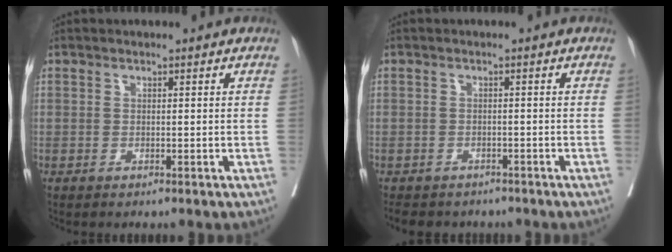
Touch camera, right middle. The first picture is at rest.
{"total": 7.4, "force": [-6.5, 3.1, 2.0], "torque": [-0.039, -0.006, -0.082]}